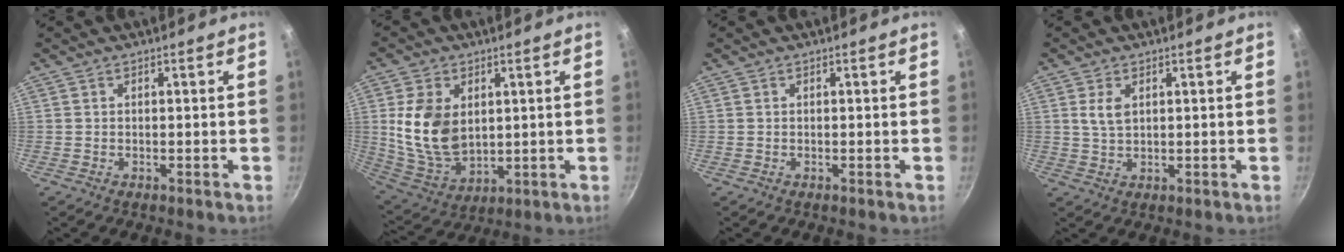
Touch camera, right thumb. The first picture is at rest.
{"total": 13.7, "force": [2.3, 9.2, 9.8], "torque": [-0.173, -0.028, 0.059]}
{"total": 0.0}
{"total": 3.6, "force": [1.2, 1.9, 2.8], "torque": [-0.053, -0.007, 0.026]}